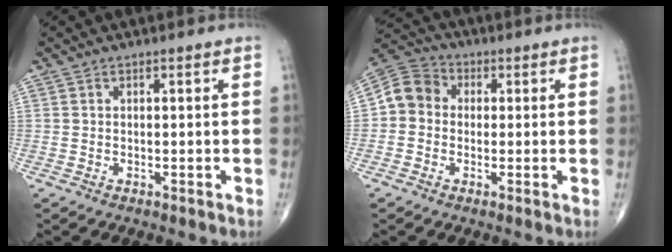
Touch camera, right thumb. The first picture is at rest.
{"total": 7.4, "force": [-0.1, 6.6, 3.5], "torque": [-0.048, 0.026, -0.017]}